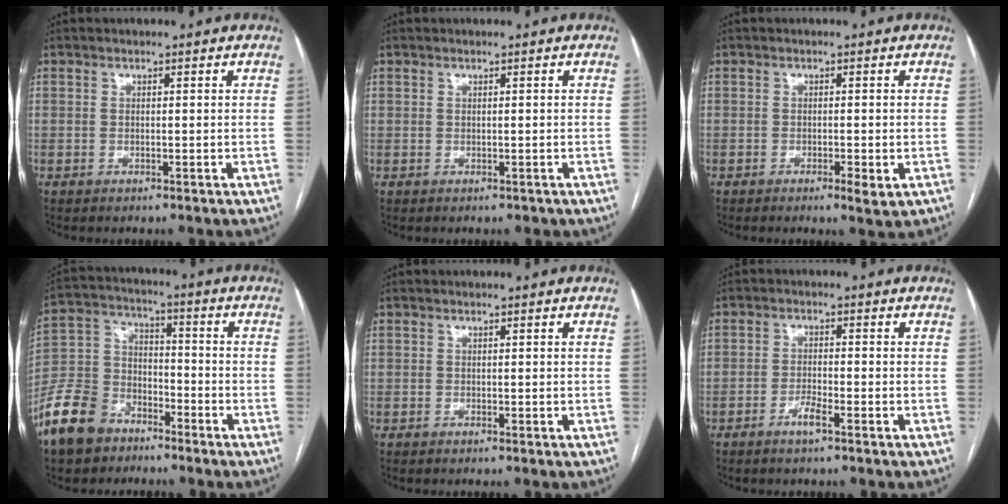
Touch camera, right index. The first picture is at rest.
{"total": 0.9, "force": [-0.2, 0.9, 0.2], "torque": [-0.002, 0.004, 0.003]}
{"total": 2.5, "force": [-1.1, 0.6, 2.2], "torque": [-0.031, -0.002, -0.013]}
{"total": 11.4, "force": [-7.9, 7.0, 4.3], "torque": [-0.112, 0.008, -0.159]}
{"total": 0.0}
{"total": 2.5, "force": [-1.7, 0.1, 1.9], "torque": [-0.037, 0.000, -0.036]}